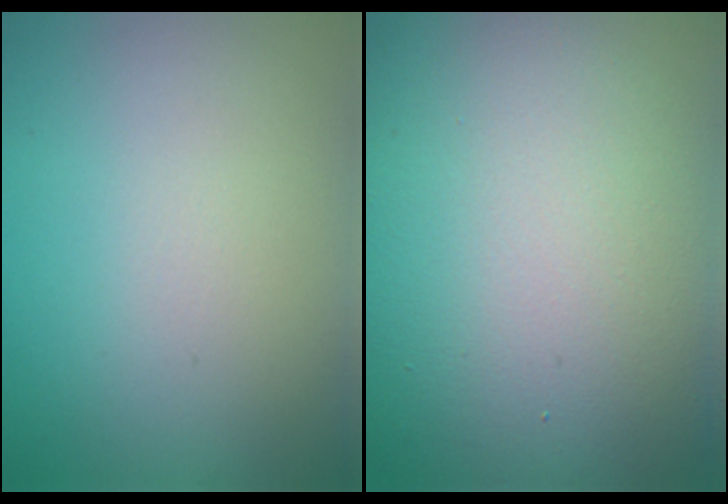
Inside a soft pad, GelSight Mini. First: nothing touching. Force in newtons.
{"total": 19.8, "press": 19.7, "slide": 1.2}